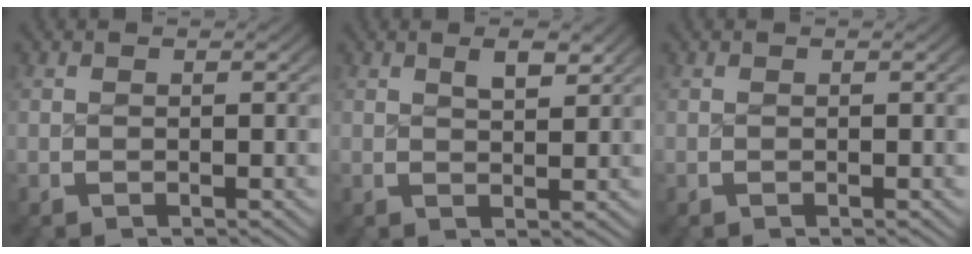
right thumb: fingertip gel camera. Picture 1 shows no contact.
{"total": 2.0, "force": [1.4, 0.5, 1.3], "torque": [-0.013, -0.002, 0.026]}
{"total": 0.0}